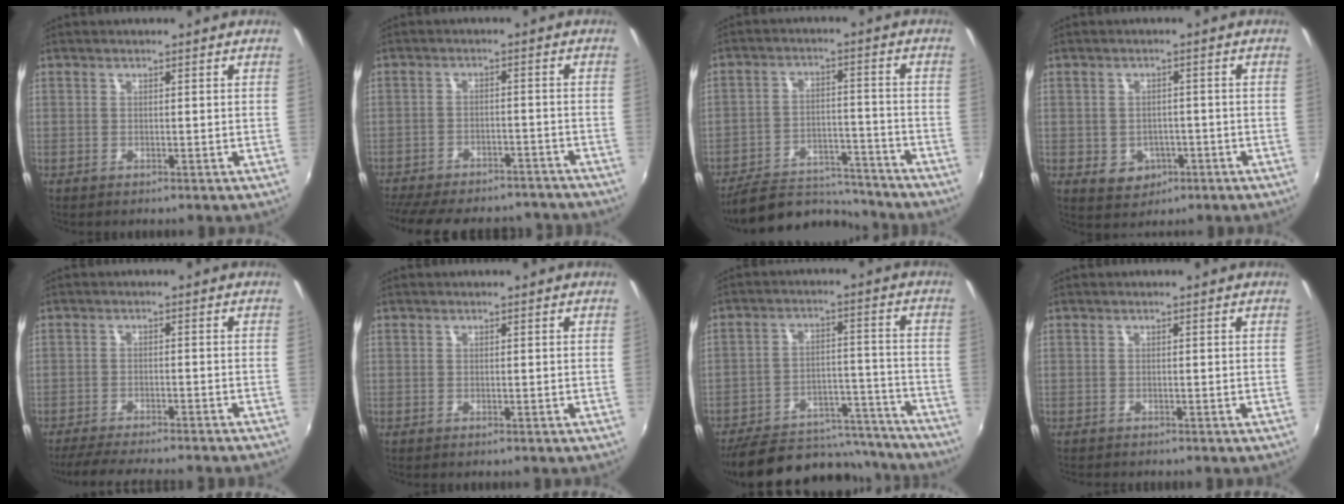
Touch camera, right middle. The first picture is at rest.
{"total": 21.4, "force": [-18.3, 7.3, 8.4], "torque": [-0.188, -0.002, -0.240]}
{"total": 14.2, "force": [-13.1, 4.0, 4.1], "torque": [-0.091, 0.012, -0.191]}
{"total": 5.3, "force": [-1.8, 4.5, 2.1], "torque": [-0.050, 0.004, -0.011]}
{"total": 12.9, "force": [-11.4, 1.3, 5.9], "torque": [-0.124, -0.023, -0.167]}
{"total": 0.0}
{"total": 24.3, "force": [-21.1, 8.4, 8.6], "torque": [-0.163, 0.025, -0.267]}
{"total": 1.6, "force": [-1.5, 0.2, 0.4], "torque": [-0.013, -0.010, -0.023]}